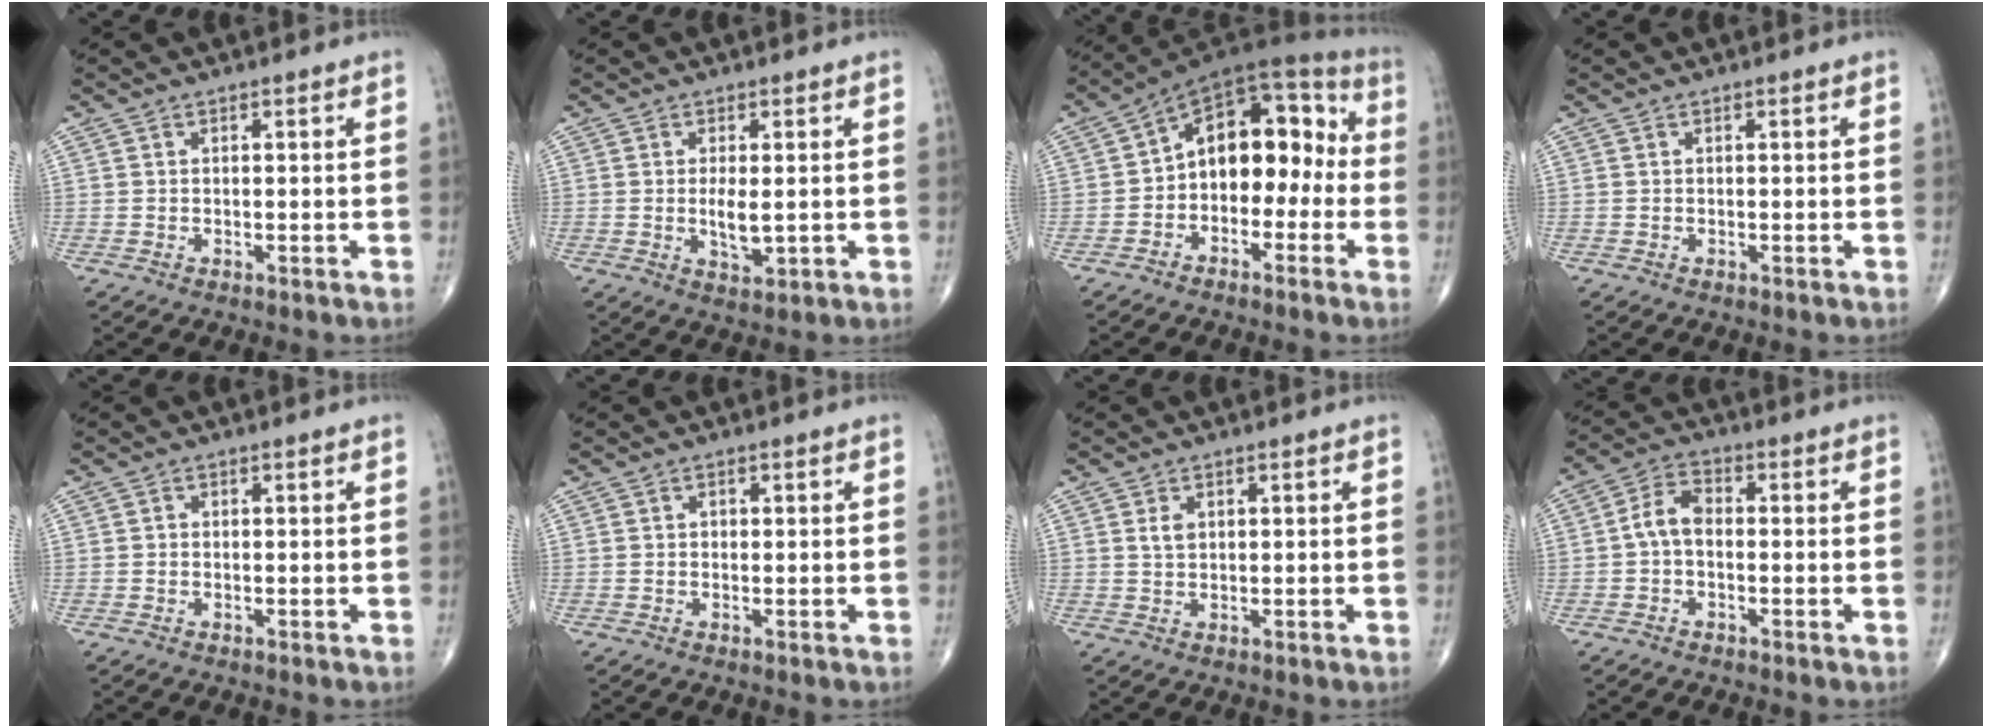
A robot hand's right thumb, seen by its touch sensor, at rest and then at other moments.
{"total": 4.0, "force": [0.0, 1.5, 3.7], "torque": [-0.066, -0.010, 0.004]}
{"total": 14.2, "force": [-1.5, 9.2, 10.7], "torque": [-0.109, 0.051, -0.040]}
{"total": 0.0}
{"total": 0.0}
{"total": 0.6, "force": [0.1, 0.5, 0.3], "torque": [0.001, 0.001, 0.000]}
{"total": 1.9, "force": [0.7, 1.2, 1.3], "torque": [-0.022, -0.001, 0.016]}
{"total": 5.3, "force": [-0.6, 3.2, 4.1], "torque": [-0.072, 0.019, -0.022]}